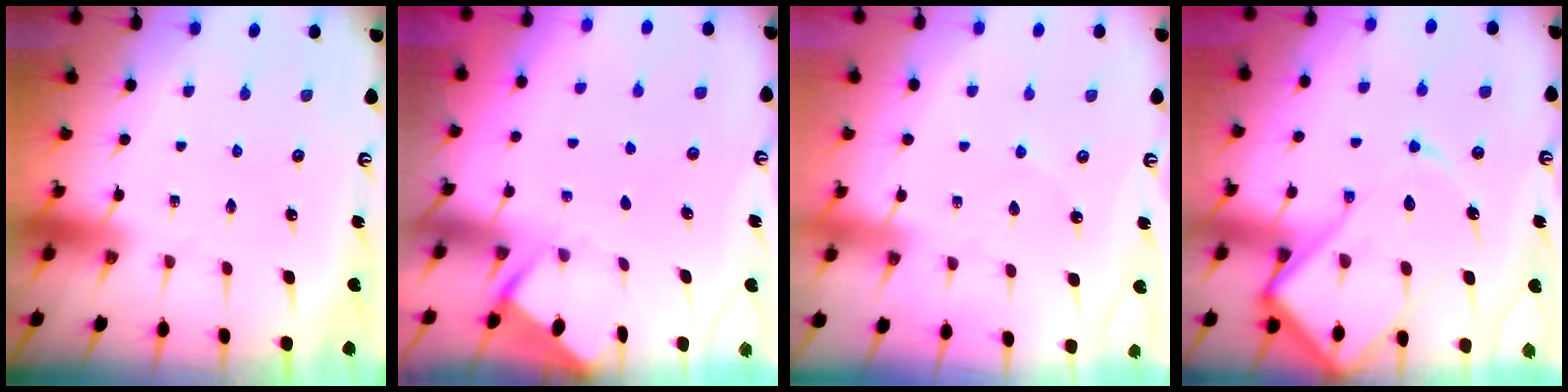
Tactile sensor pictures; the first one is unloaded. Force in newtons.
{"total": 2.9, "press": 2.9, "slide": 0.3}
{"total": 2.0, "press": 2.0, "slide": 0.2}
{"total": 16.3, "press": 16.2, "slide": 1.7}